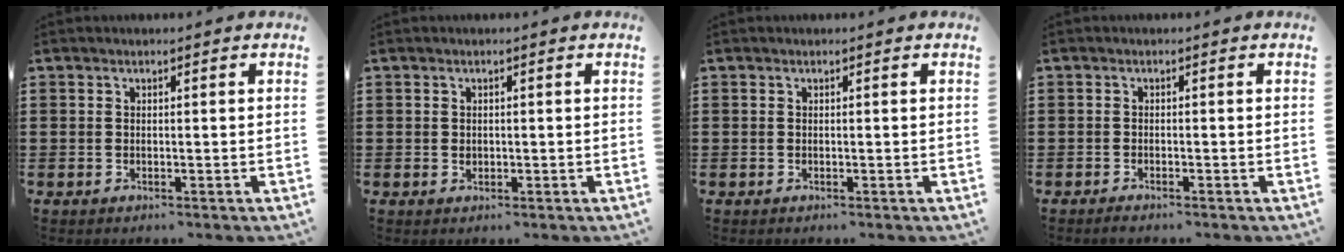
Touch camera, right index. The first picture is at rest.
{"total": 0.8, "force": [0.1, 0.7, 0.4], "torque": [-0.009, 0.003, 0.002]}
{"total": 0.0}
{"total": 0.8, "force": [-0.8, 0.0, 0.1], "torque": [-0.004, -0.003, -0.015]}